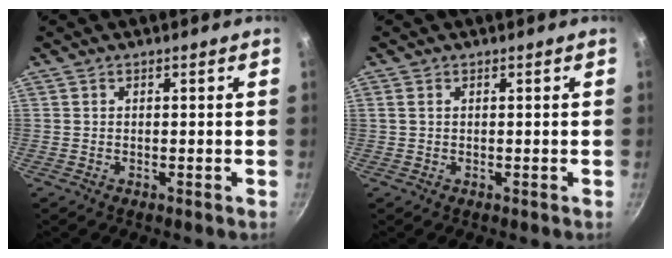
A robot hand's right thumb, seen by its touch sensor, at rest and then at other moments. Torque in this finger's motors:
{"motor_torque": [0.16, -0.42, -0.17, 0.03, 0.06]}